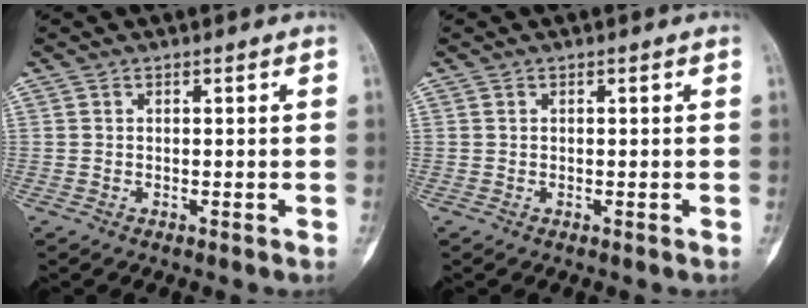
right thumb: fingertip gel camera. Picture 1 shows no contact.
{"total": 0.0}